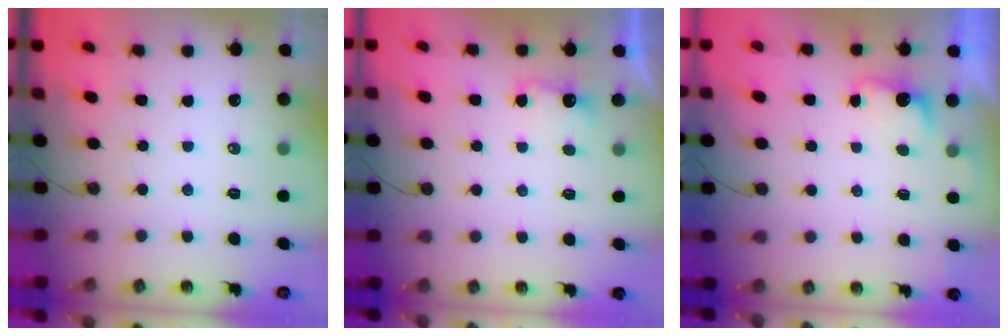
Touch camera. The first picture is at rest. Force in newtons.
{"total": 2.7, "press": 2.5, "slide": 0.9}
{"total": 1.5, "press": 1.3, "slide": 0.8}